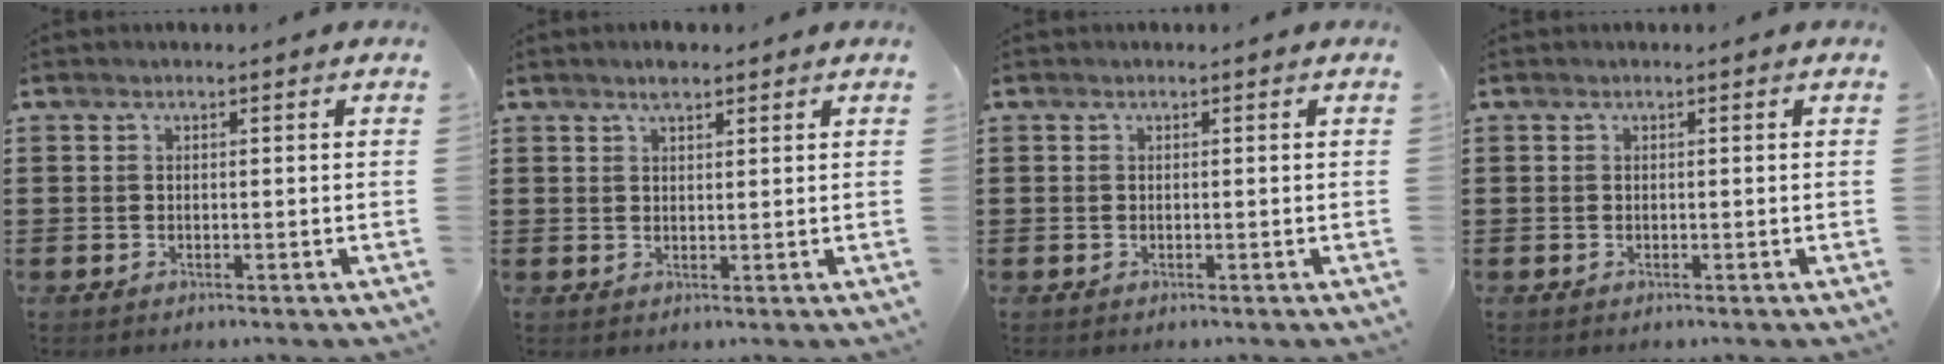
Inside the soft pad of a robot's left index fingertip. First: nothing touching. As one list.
[{"total": 2.4, "force": [1.9, 0.6, 1.4], "torque": [-0.029, 0.002, 0.035]}, {"total": 0.0}, {"total": 0.0}]